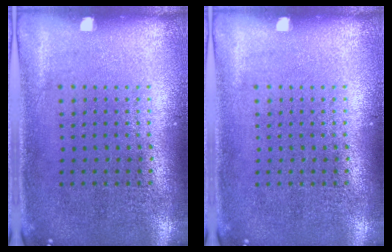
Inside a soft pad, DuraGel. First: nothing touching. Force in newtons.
{"total": 0.0}